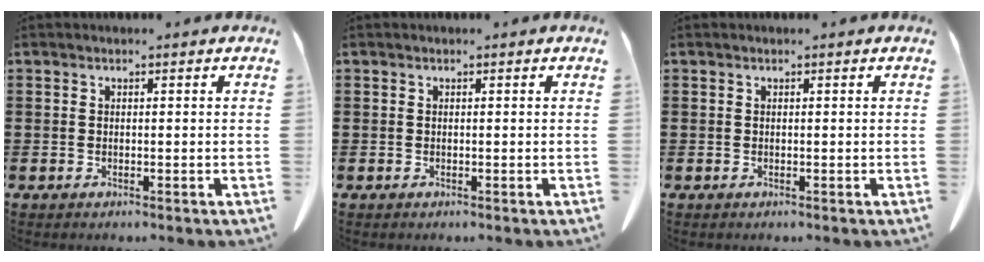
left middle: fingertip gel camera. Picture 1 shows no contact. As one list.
[{"total": 0.0}, {"total": 0.0}]